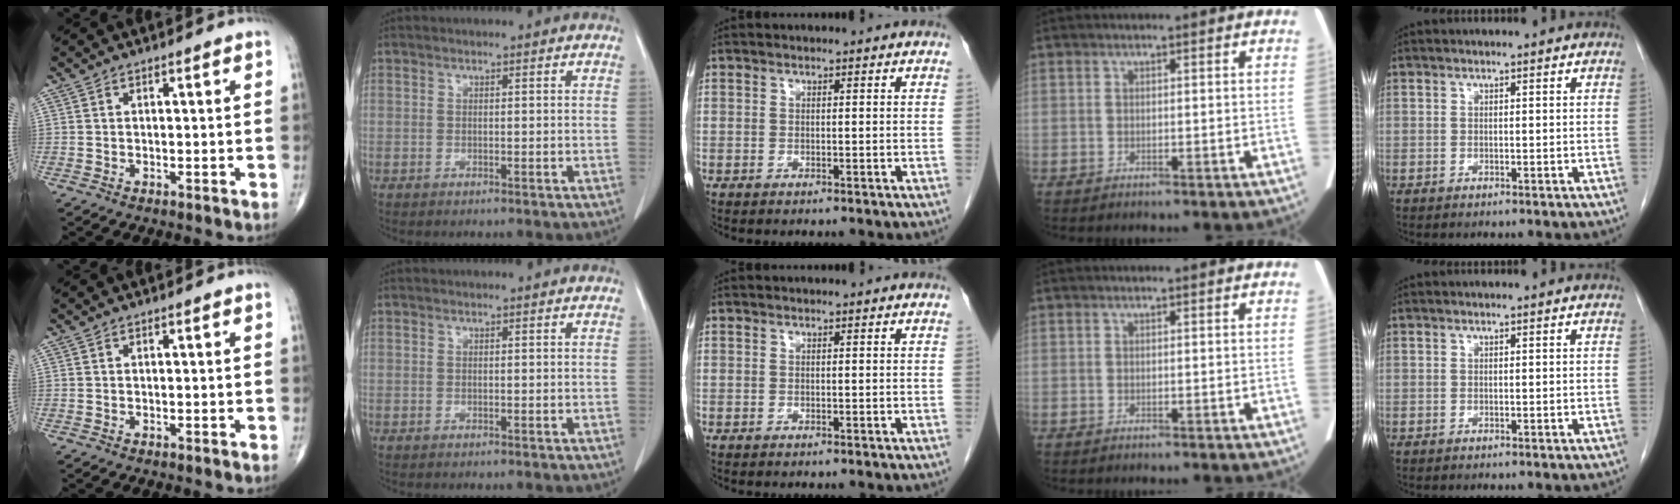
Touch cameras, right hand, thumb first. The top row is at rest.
{}